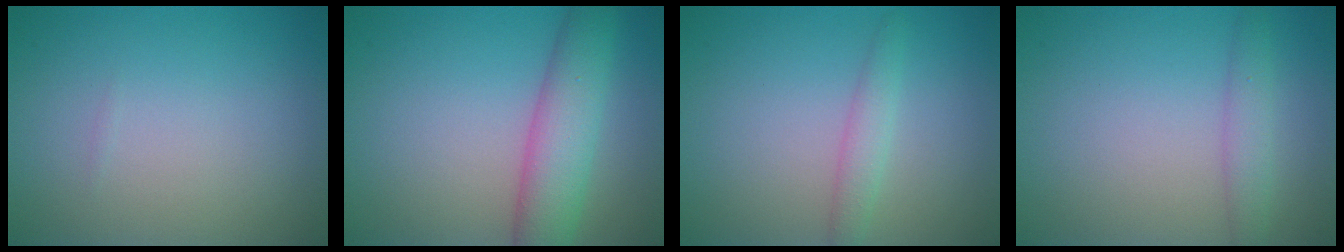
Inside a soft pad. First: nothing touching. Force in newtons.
{"total": 5.6, "press": 5.6, "slide": 0.2}
{"total": 1.7, "press": 1.7, "slide": 0.1}
{"total": 2.0, "press": 2.0, "slide": 0.0}